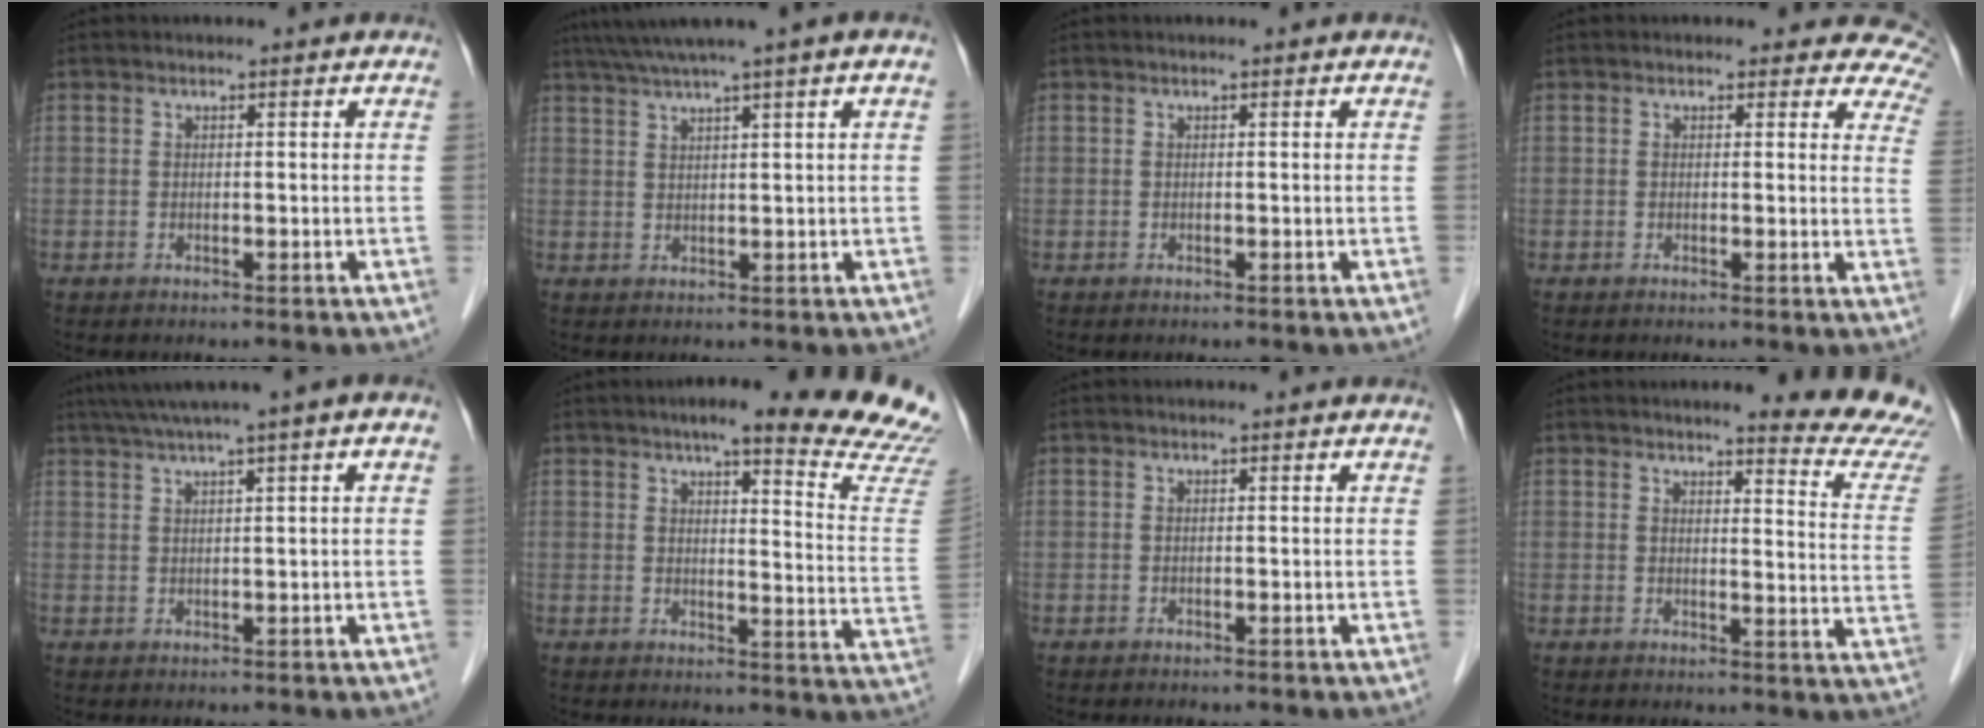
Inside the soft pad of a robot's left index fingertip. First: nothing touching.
{"total": 6.9, "force": [4.8, -1.2, 4.9], "torque": [-0.080, 0.031, 0.079]}
{"total": 0.0}
{"total": 8.0, "force": [6.8, 3.9, 1.4], "torque": [0.034, -0.014, 0.030]}
{"total": 6.7, "force": [3.9, -0.5, 5.4], "torque": [-0.088, 0.033, 0.064]}
{"total": 20.0, "force": [17.7, 1.3, 9.2], "torque": [-0.101, -0.066, 0.189]}
{"total": 0.0}
{"total": 12.3, "force": [11.8, -0.3, 3.5], "torque": [-0.024, -0.087, 0.109]}